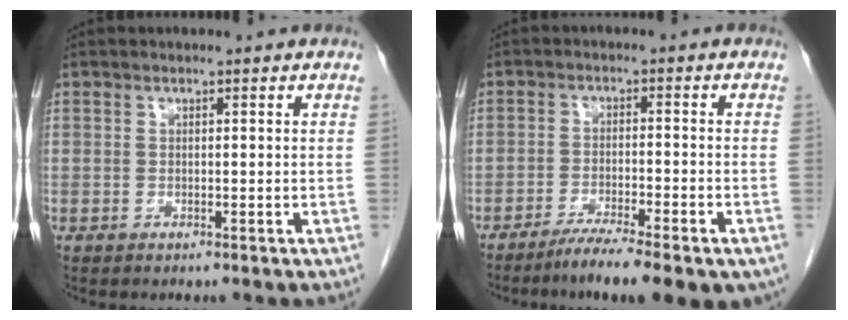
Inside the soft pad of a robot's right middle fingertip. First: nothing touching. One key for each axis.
{"total": 11.1, "fx": -8.0, "fy": 1.6, "fz": 7.6, "tx": -0.107, "ty": -0.013, "tz": -0.120}